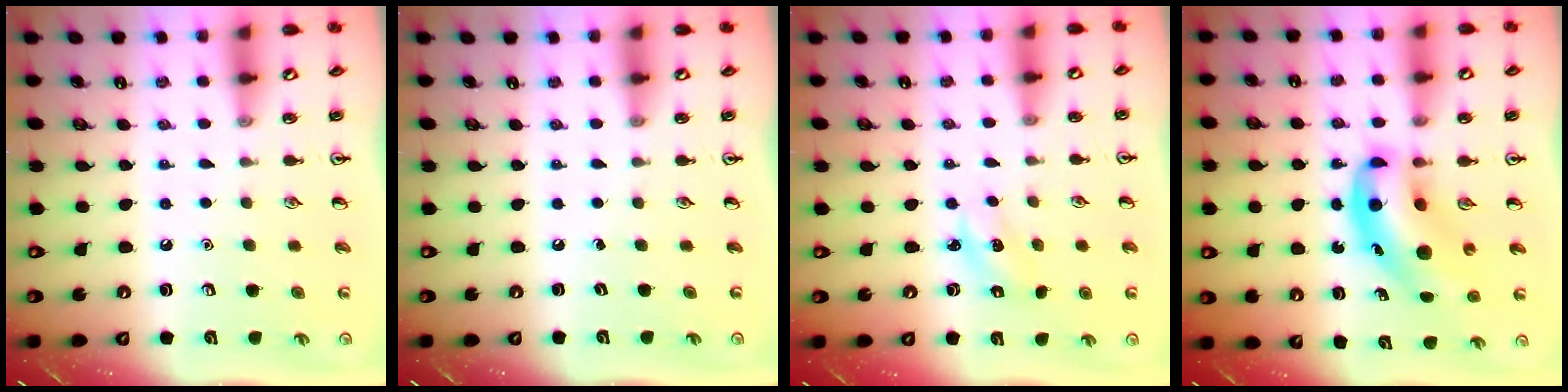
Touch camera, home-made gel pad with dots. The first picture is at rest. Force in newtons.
{"total": 0.0}
{"total": 2.2, "press": 2.1, "slide": 0.4}
{"total": 10.7, "press": 10.2, "slide": 3.1}